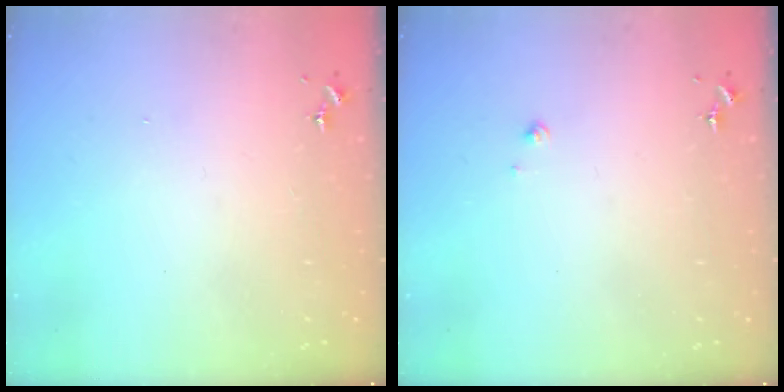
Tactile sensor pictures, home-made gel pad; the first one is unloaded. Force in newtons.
{"total": 2.1, "press": 2.1, "slide": 0.2}